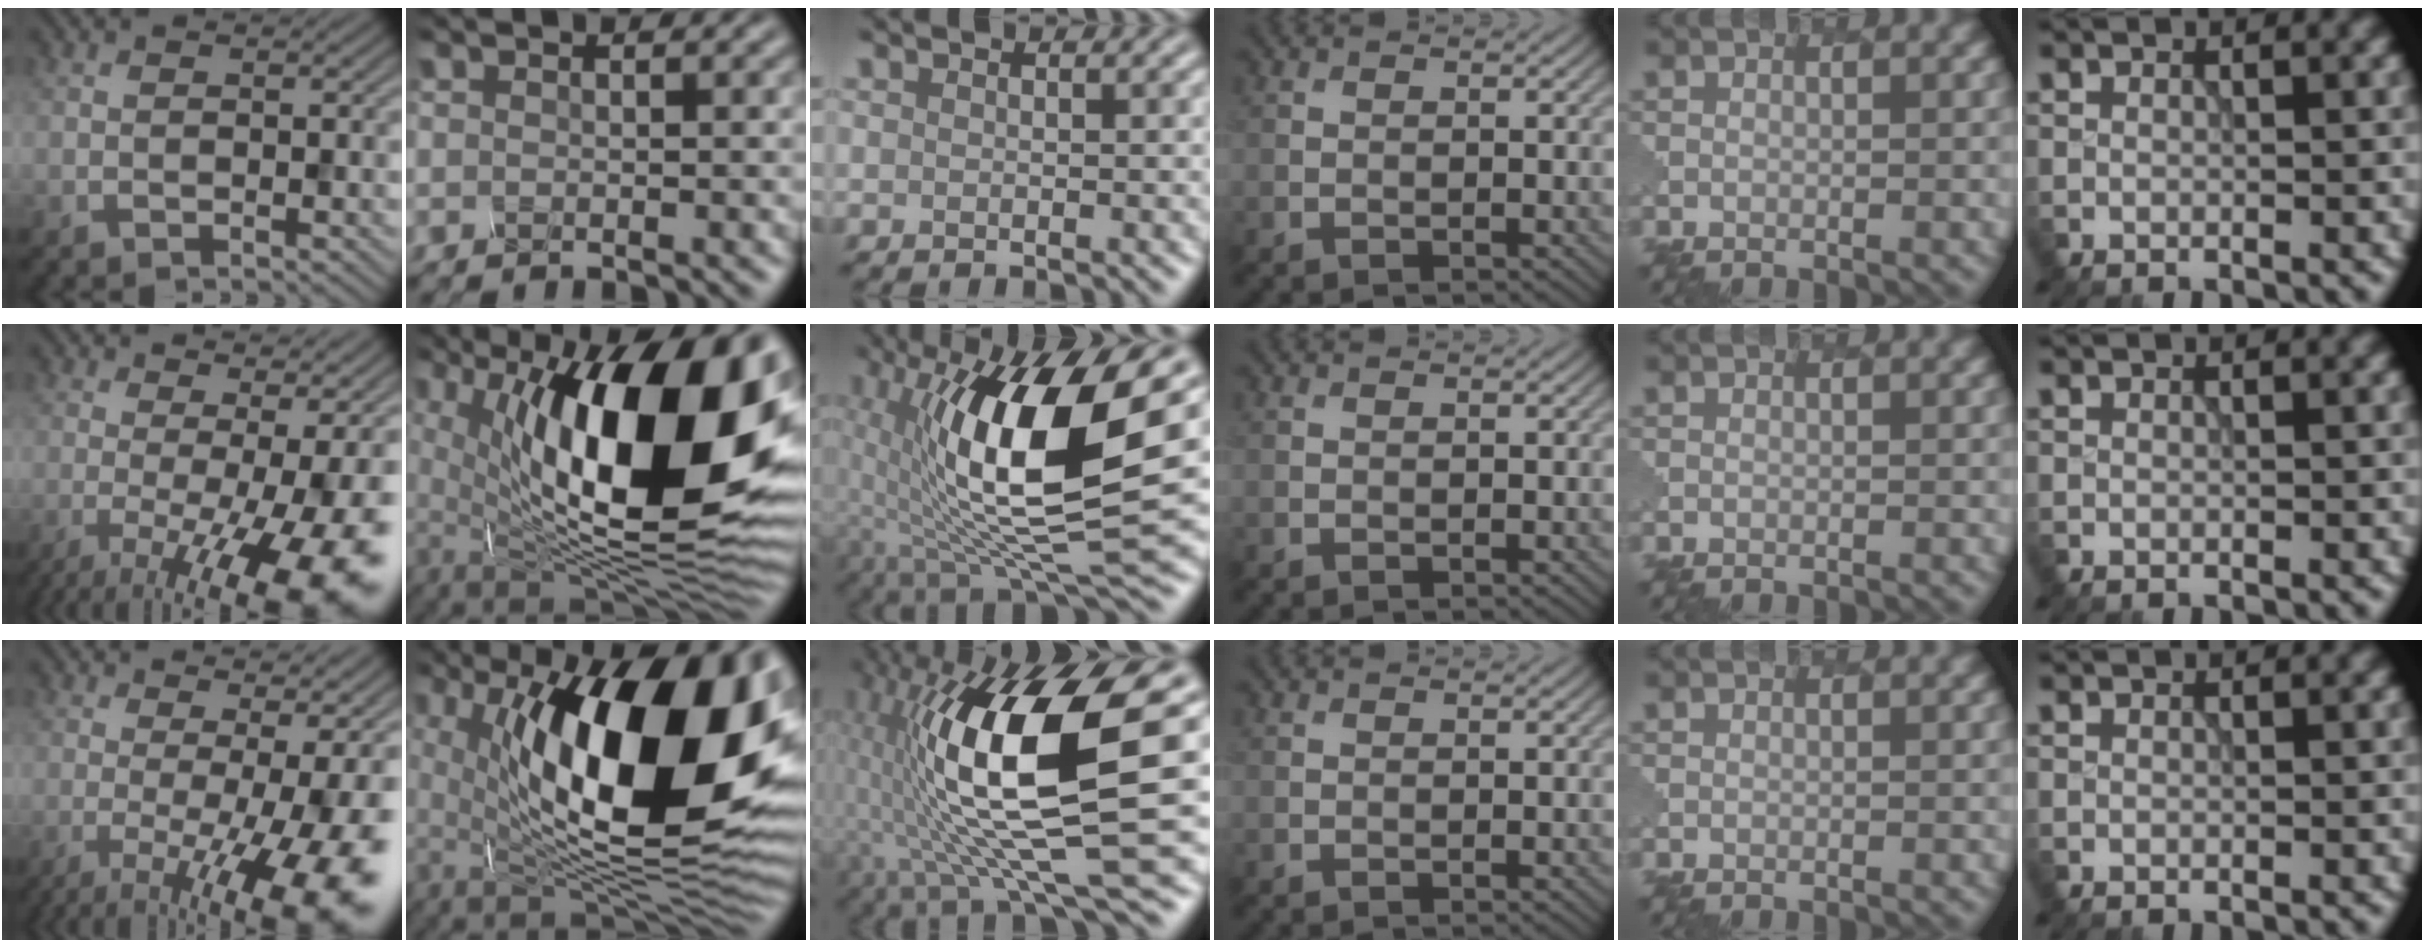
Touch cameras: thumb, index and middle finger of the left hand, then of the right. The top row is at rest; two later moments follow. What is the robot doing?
{"motion": "pour", "object": "mug"}